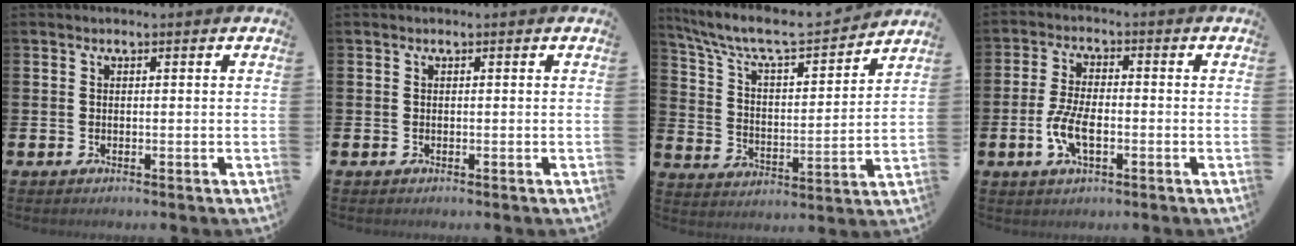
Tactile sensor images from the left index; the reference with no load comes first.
{"total": 0.0}
{"total": 8.7, "force": [7.8, 1.8, 3.3], "torque": [-0.101, -0.052, 0.131]}
{"total": 5.7, "force": [-1.5, 2.4, 4.9], "torque": [-0.096, -0.003, -0.033]}